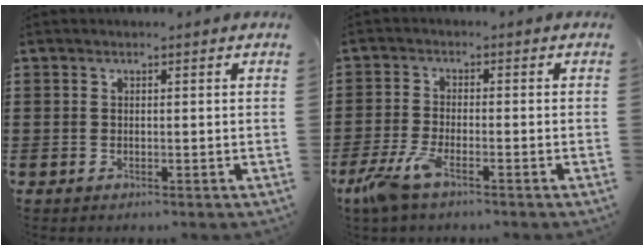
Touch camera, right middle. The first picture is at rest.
{"total": 5.1, "force": [-3.2, 1.1, 3.8], "torque": [-0.096, -0.012, -0.066]}